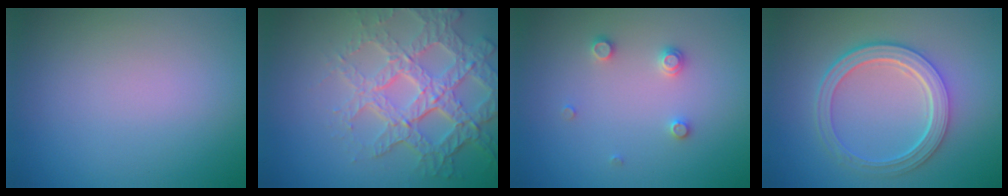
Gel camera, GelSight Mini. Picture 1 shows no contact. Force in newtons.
{"total": 7.2, "press": 5.2, "slide": 4.9}
{"total": 1.5, "press": 1.5, "slide": 0.2}
{"total": 5.1, "press": 3.8, "slide": 3.4}